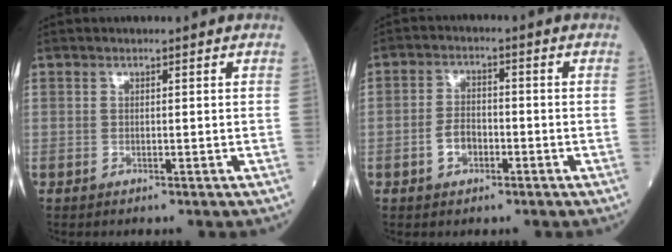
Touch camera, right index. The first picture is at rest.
{"total": 3.9, "force": [-1.6, 2.5, 2.6], "torque": [-0.054, 0.007, -0.028]}